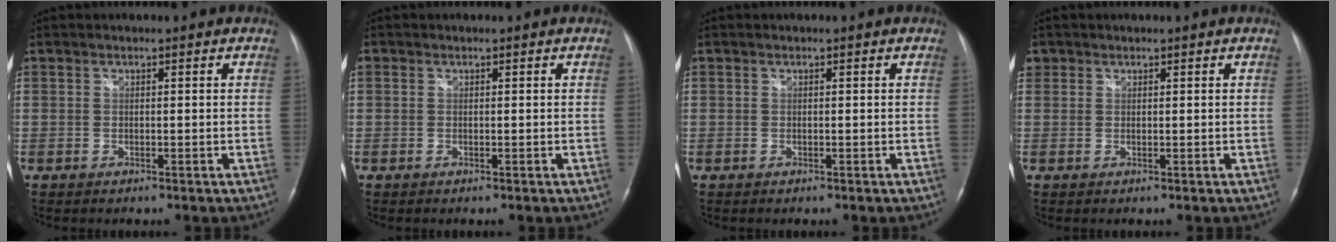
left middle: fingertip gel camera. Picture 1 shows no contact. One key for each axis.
{"total": 0.6, "fx": 0.2, "fy": 0.5, "fz": 0.2, "tx": -0.003, "ty": 0.010, "tz": 0.005}
{"total": 0.0}
{"total": 1.5, "fx": 0.8, "fy": 1.2, "fz": 0.1, "tx": 0.008, "ty": 0.008, "tz": 0.013}